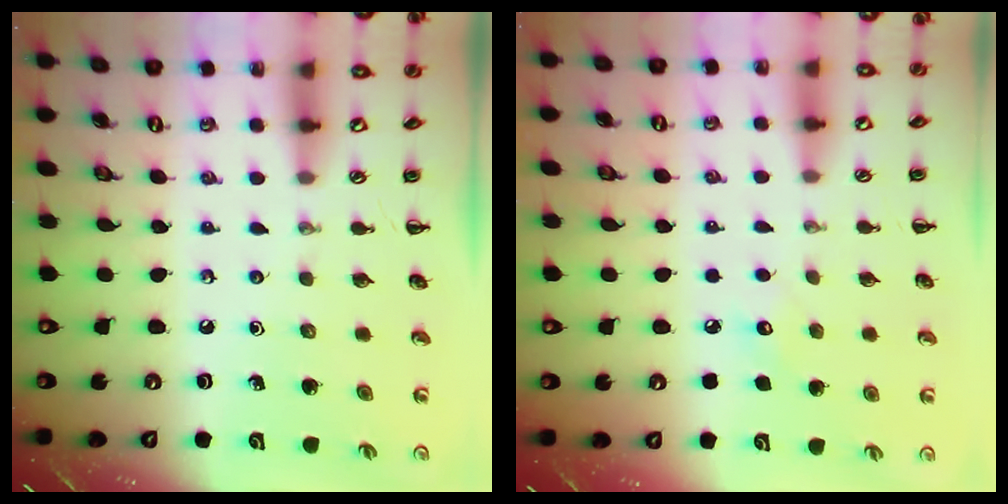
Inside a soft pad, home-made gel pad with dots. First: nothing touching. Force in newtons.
{"total": 5.5, "press": 5.3, "slide": 1.4}